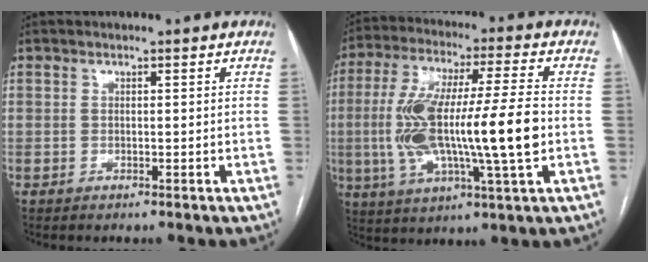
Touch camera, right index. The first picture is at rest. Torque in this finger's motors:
{"motor_torque": [2.13, 0.00, 1.05, 0.21]}